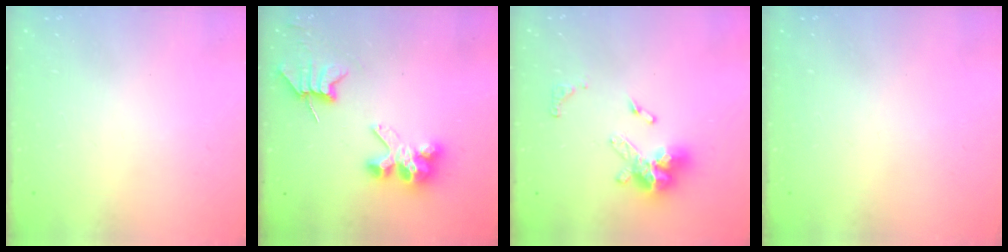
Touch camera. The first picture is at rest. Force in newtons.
{"total": 6.6, "press": 6.6, "slide": 0.7}
{"total": 13.4, "press": 13.4, "slide": 1.3}
{"total": 0.0}